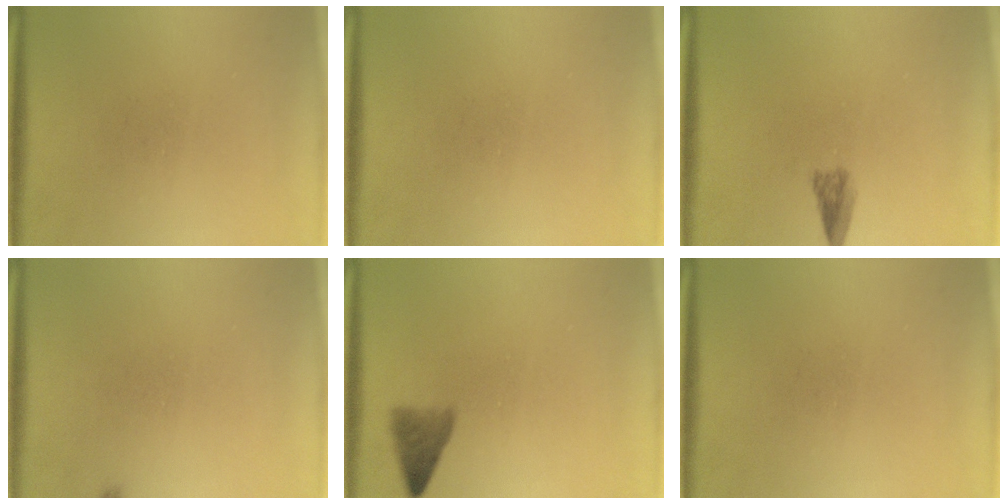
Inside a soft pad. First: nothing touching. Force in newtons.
{"total": 0.0}
{"total": 2.0}
{"total": 0.5}
{"total": 2.6}
{"total": 0.0}